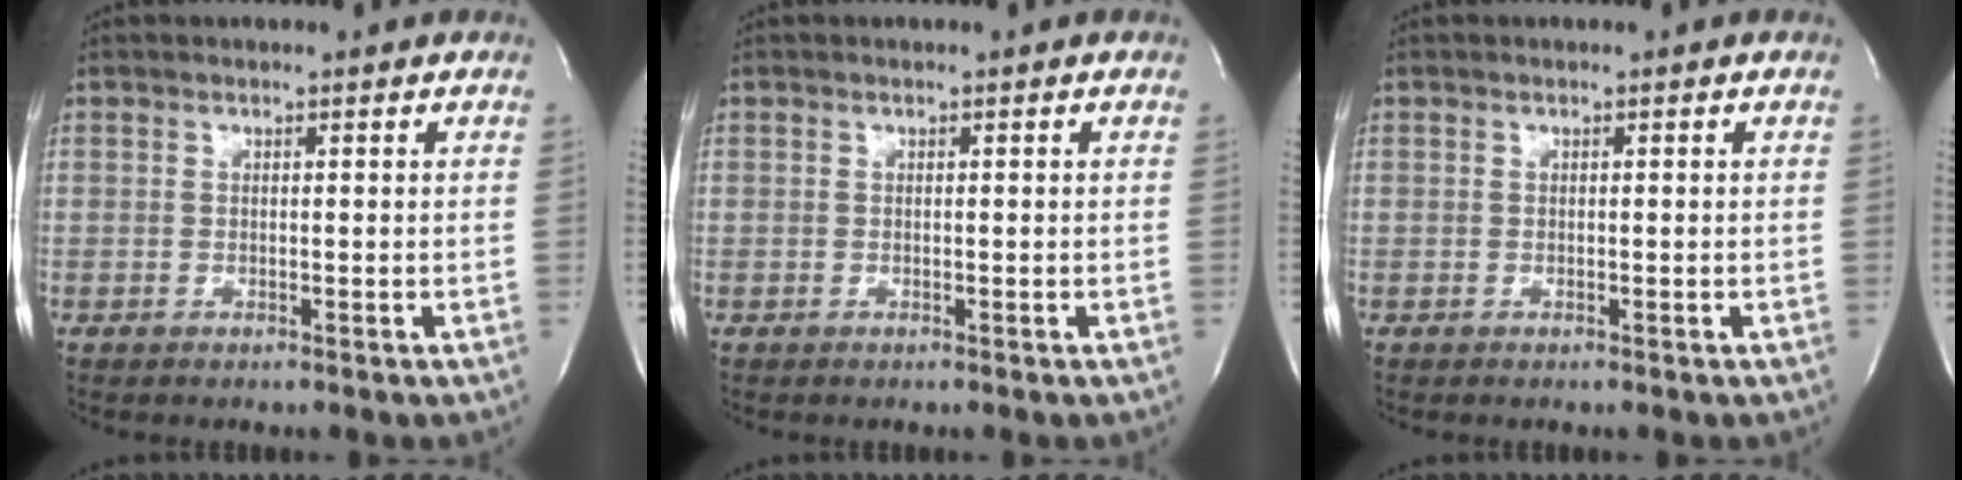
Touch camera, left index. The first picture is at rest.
{"total": 0.0}
{"total": 0.0}